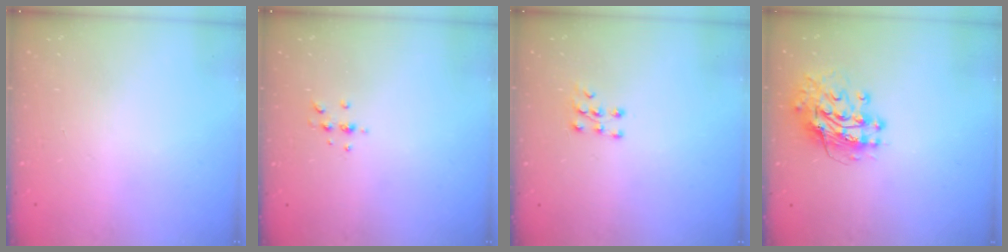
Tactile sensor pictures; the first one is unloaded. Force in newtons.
{"total": 4.1, "press": 3.7, "slide": 1.7}
{"total": 6.6, "press": 6.6, "slide": 0.8}
{"total": 12.8, "press": 12.7, "slide": 1.1}